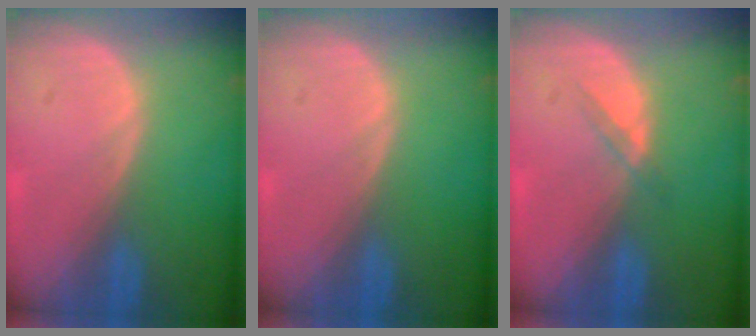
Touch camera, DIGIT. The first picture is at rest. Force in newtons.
{"total": 0.0}
{"total": 1.8, "press": 1.4, "slide": 1.0}